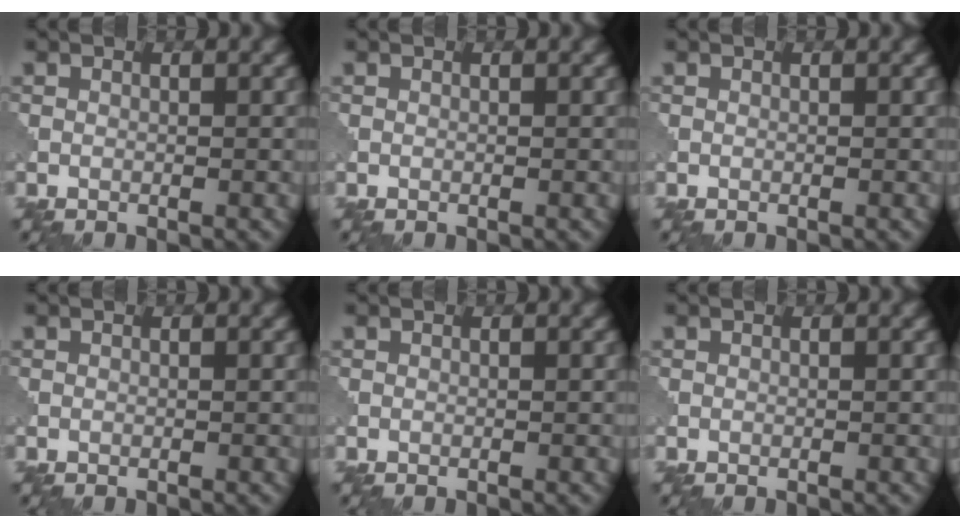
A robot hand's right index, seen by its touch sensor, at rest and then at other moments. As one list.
[{"total": 0.0}, {"total": 0.0}, {"total": 0.0}, {"total": 0.0}, {"total": 0.0}]